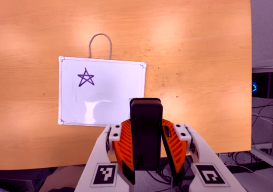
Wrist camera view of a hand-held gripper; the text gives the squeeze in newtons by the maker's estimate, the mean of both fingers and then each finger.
{"total": 7.0, "left": 5.5, "right": 8.4}